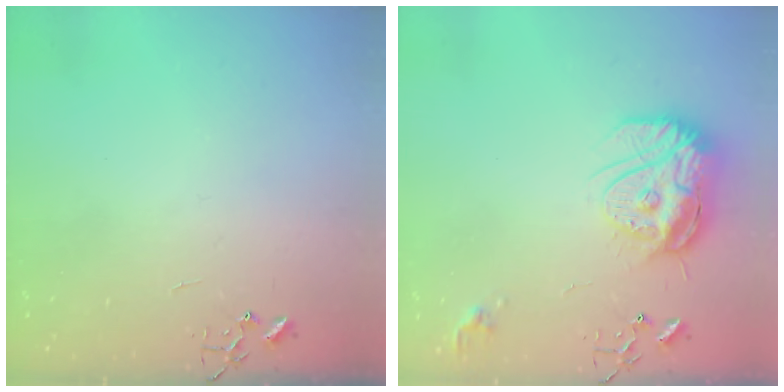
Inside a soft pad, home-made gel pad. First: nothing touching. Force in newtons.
{"total": 17.0, "press": 16.9, "slide": 1.4}